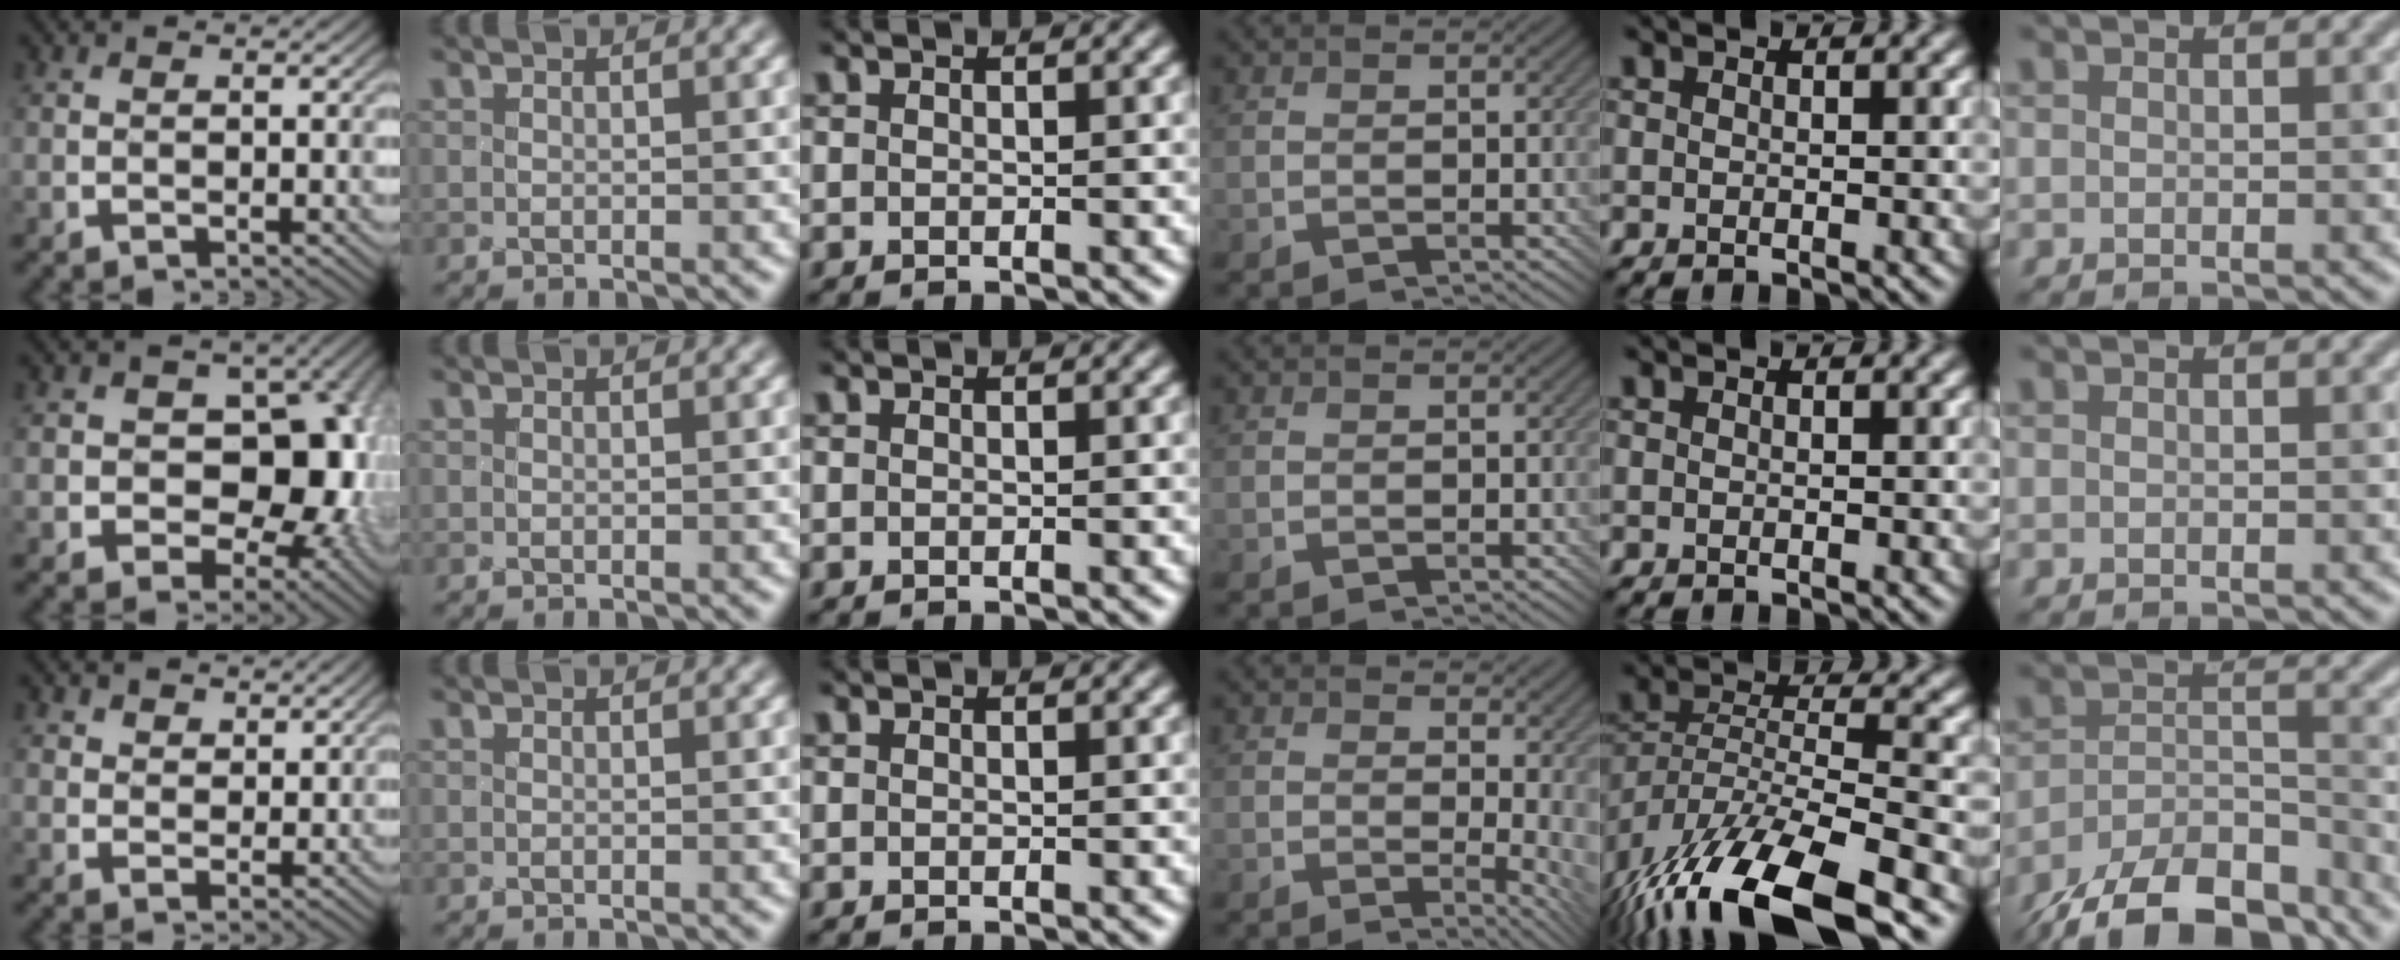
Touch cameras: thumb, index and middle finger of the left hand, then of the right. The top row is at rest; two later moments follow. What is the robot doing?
{"motion": "screw", "object": "bottle cap"}